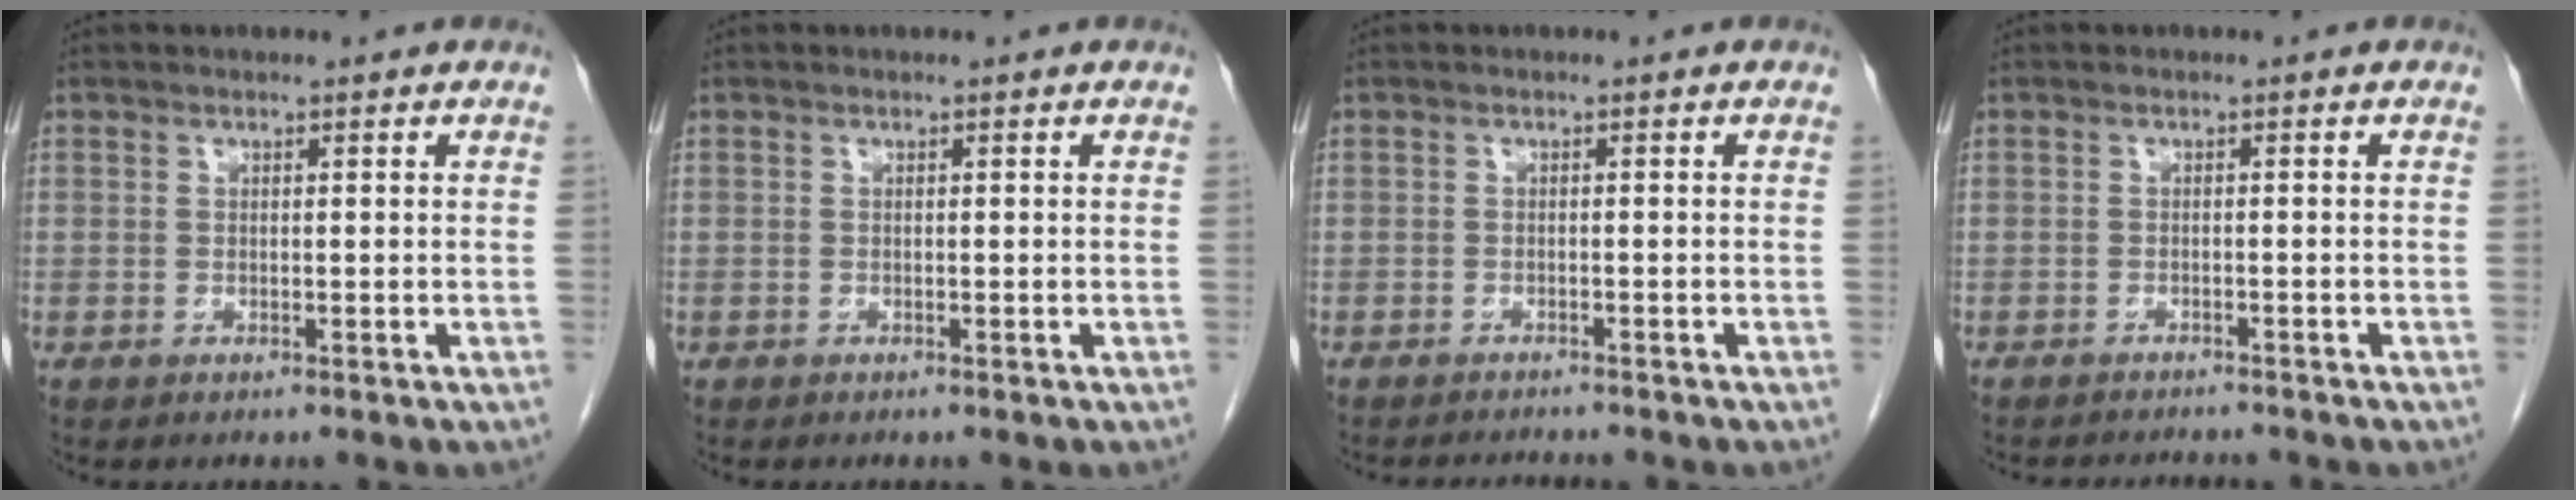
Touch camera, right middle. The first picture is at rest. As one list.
[{"total": 0.0}, {"total": 3.0, "force": [-3.0, 0.0, 0.5], "torque": [-0.005, -0.011, -0.043]}, {"total": 4.8, "force": [-4.6, 0.7, 1.0], "torque": [-0.012, -0.008, -0.062]}]